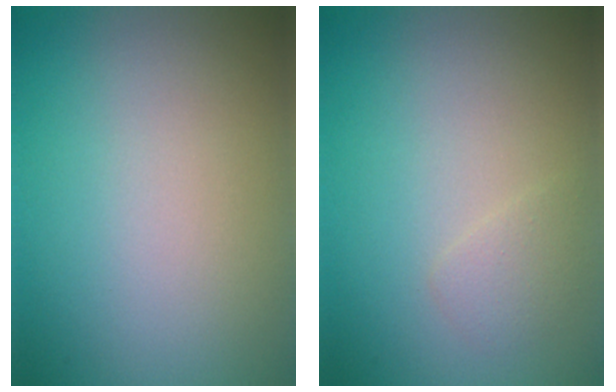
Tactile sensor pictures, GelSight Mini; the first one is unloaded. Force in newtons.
{"total": 1.2, "press": 1.2, "slide": 0.1}